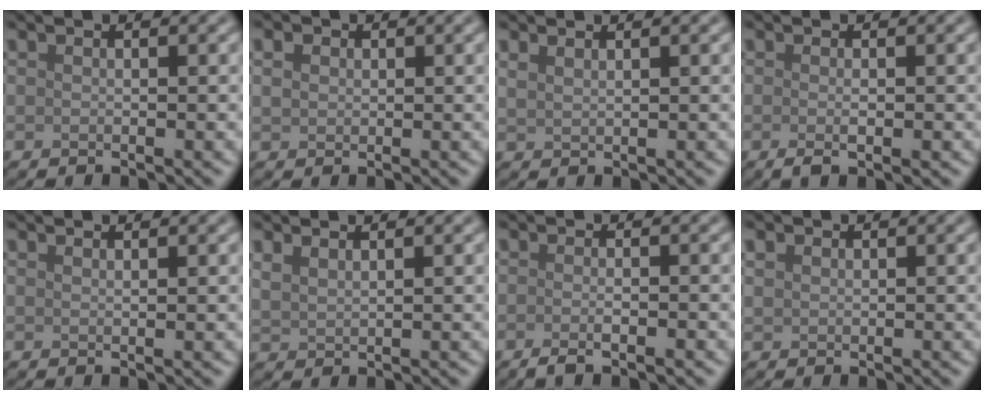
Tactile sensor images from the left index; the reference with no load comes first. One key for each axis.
{"total": 1.3, "fx": 0.4, "fy": 1.1, "fz": 0.5, "tx": -0.010, "ty": 0.003, "tz": 0.006}
{"total": 1.2, "fx": 1.0, "fy": 0.4, "fz": 0.5, "tx": -0.011, "ty": 0.002, "tz": 0.018}
{"total": 1.7, "fx": -0.4, "fy": 0.3, "fz": 1.6, "tx": -0.026, "ty": -0.004, "tz": -0.008}
{"total": 1.0, "fx": 0.8, "fy": 0.3, "fz": 0.5, "tx": 0.001, "ty": 0.000, "tz": 0.008}
{"total": 1.5, "fx": 1.4, "fy": 0.4, "fz": 0.6, "tx": -0.017, "ty": 0.004, "tz": 0.031}
{"total": 2.2, "fx": -1.0, "fy": 0.6, "fz": 1.9, "tx": -0.022, "ty": 0.000, "tz": -0.022}
{"total": 1.0, "fx": 0.6, "fy": 0.7, "fz": 0.3, "tx": -0.006, "ty": 0.003, "tz": 0.012}